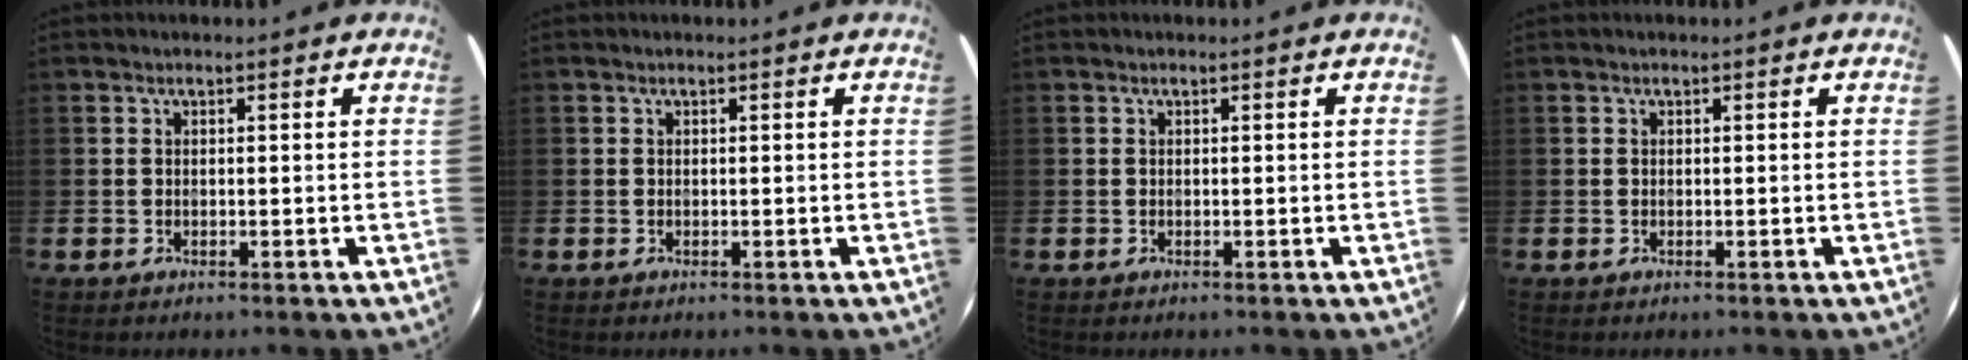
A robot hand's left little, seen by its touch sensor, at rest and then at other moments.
{"total": 0.0}
{"total": 0.0}
{"total": 0.0}